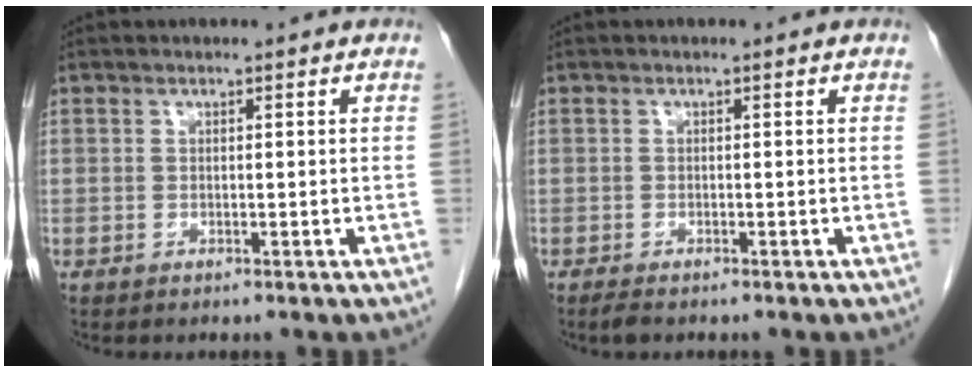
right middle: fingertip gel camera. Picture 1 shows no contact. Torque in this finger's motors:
{"motor_torque": [-0.02, 0.10, -0.02, -0.01]}